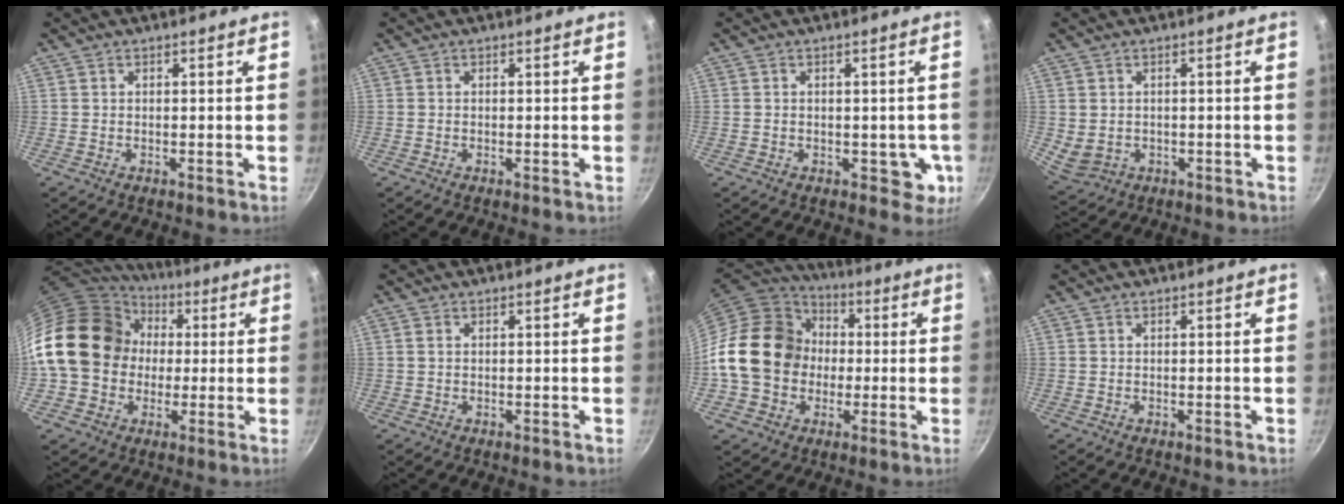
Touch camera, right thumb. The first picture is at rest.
{"total": 0.0}
{"total": 4.5, "force": [-0.7, 3.3, 3.0], "torque": [-0.012, 0.004, -0.005]}
{"total": 4.2, "force": [-0.3, 3.4, 2.4], "torque": [-0.039, 0.000, 0.014]}
{"total": 19.7, "force": [1.1, 16.5, 10.6], "torque": [-0.172, 0.043, 0.015]}
{"total": 0.9, "force": [0.2, 0.7, 0.6], "torque": [-0.009, 0.002, 0.003]}
{"total": 19.1, "force": [-0.2, 16.0, 10.3], "torque": [-0.160, 0.040, -0.006]}
{"total": 0.0}